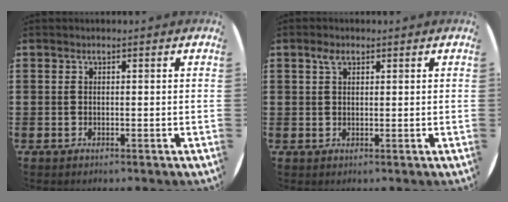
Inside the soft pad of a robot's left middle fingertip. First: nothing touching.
{"total": 1.8, "force": [1.1, 1.0, 1.0], "torque": [-0.013, 0.003, 0.019]}